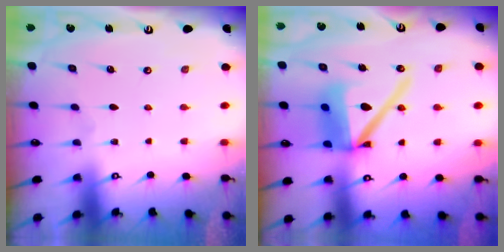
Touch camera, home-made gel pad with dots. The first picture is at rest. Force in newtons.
{"total": 15.5, "press": 15.4, "slide": 1.8}